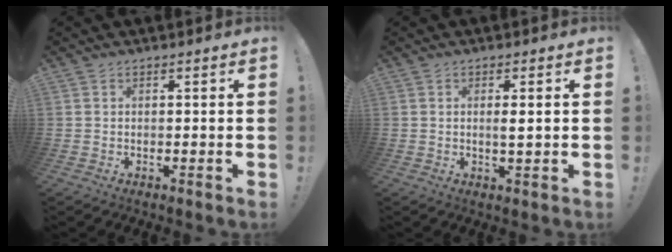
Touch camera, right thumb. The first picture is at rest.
{"total": 2.6, "force": [0.4, 0.1, 2.5], "torque": [-0.032, -0.010, 0.002]}